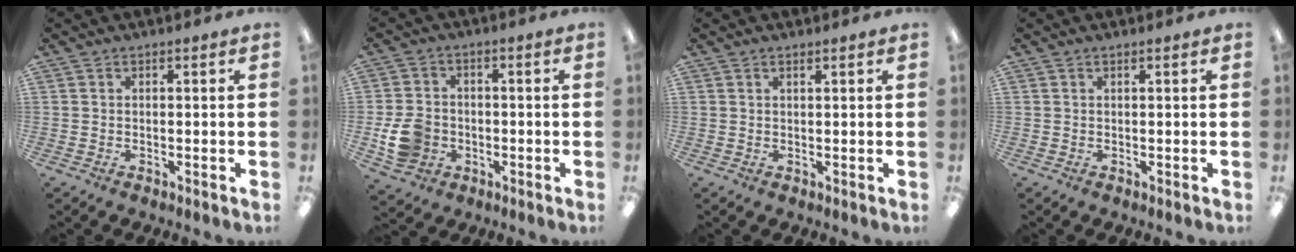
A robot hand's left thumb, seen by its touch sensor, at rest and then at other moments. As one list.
[{"total": 8.3, "force": [-2.2, 6.9, 4.0], "torque": [-0.077, 0.014, -0.039]}, {"total": 1.0, "force": [0.8, 0.2, 0.6], "torque": [-0.013, 0.000, 0.014]}, {"total": 0.5, "force": [0.4, 0.0, 0.3], "torque": [-0.007, 0.002, 0.006]}]